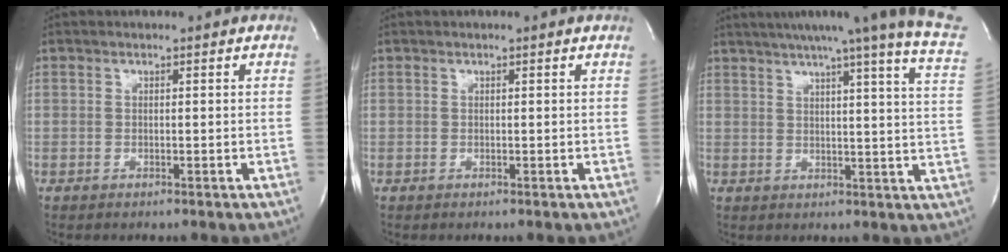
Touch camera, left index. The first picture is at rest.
{"total": 0.0}
{"total": 24.9, "force": [21.4, -0.5, 12.8], "torque": [-0.182, -0.052, 0.249]}